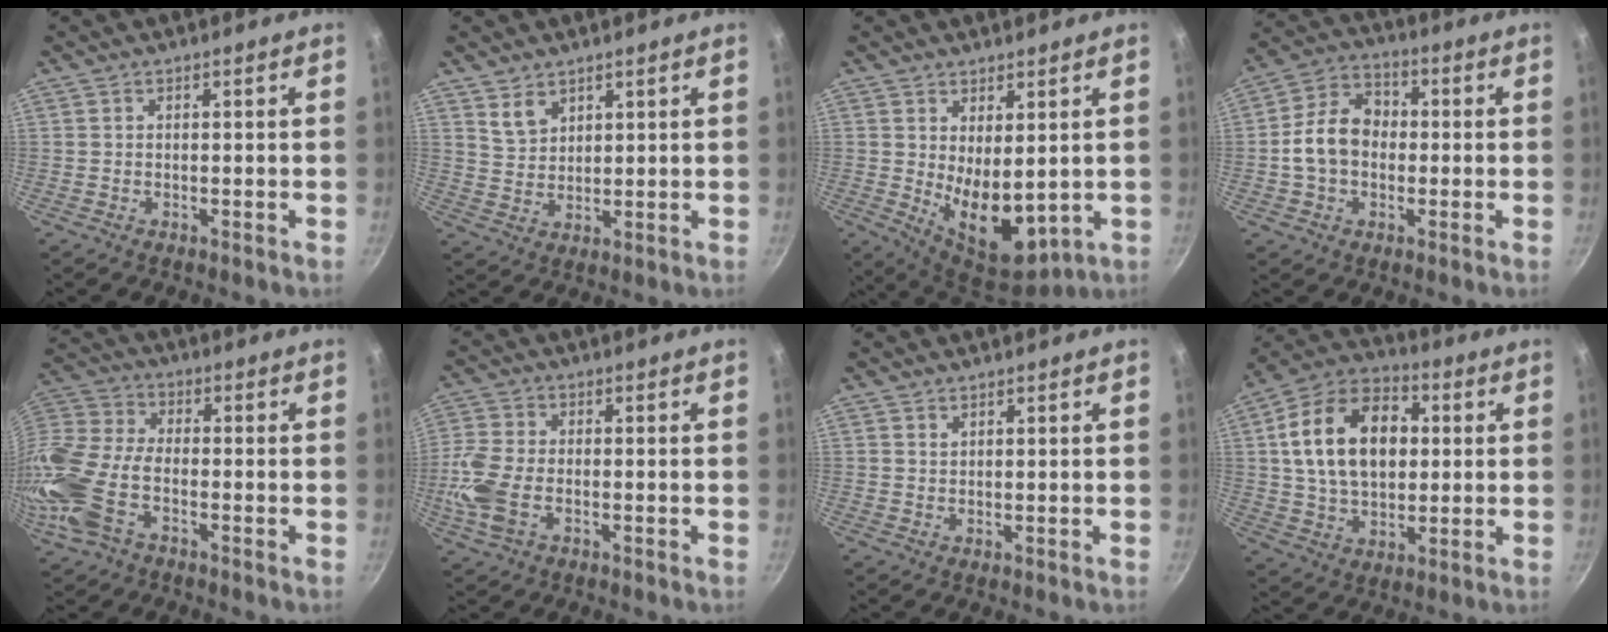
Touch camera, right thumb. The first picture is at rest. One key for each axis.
{"total": 4.3, "fx": 2.9, "fy": 2.7, "fz": 1.7, "tx": -0.020, "ty": -0.015, "tz": 0.062}
{"total": 11.2, "fx": 0.7, "fy": 5.9, "fz": 9.5, "tx": -0.119, "ty": -0.036, "tz": 0.033}
{"total": 10.9, "fx": -0.7, "fy": 8.3, "fz": 7.1, "tx": -0.098, "ty": 0.029, "tz": -0.027}
{"total": 16.2, "fx": -5.5, "fy": 9.0, "fz": 12.2, "tx": -0.276, "ty": 0.020, "tz": -0.129}
{"total": 8.7, "fx": -2.3, "fy": 5.0, "fz": 6.7, "tx": -0.157, "ty": 0.007, "tz": -0.059}
{"total": 0.7, "fx": 0.6, "fy": 0.3, "fz": 0.2, "tx": -0.003, "ty": -0.004, "tz": 0.011}
{"total": 19.6, "fx": 3.2, "fy": 13.2, "fz": 14.2, "tx": -0.215, "ty": 0.017, "tz": 0.044}